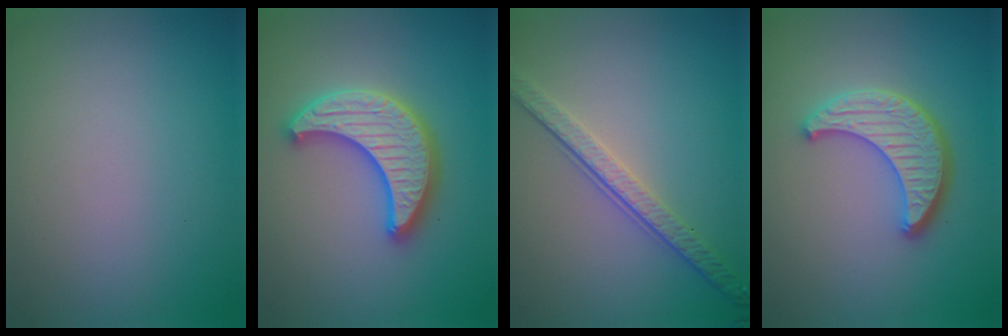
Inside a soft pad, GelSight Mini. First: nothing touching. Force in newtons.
{"total": 5.3, "press": 5.2, "slide": 0.9}
{"total": 3.8, "press": 2.8, "slide": 2.6}
{"total": 4.5, "press": 3.8, "slide": 2.4}